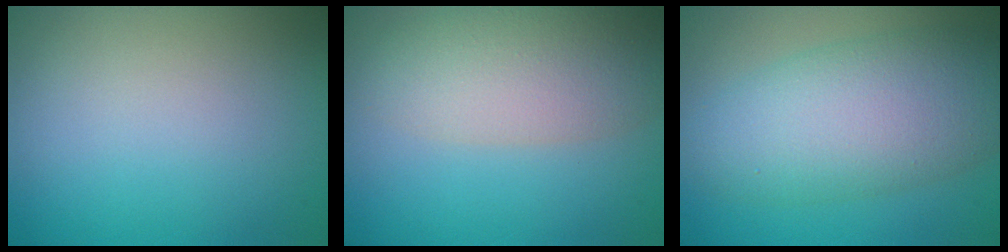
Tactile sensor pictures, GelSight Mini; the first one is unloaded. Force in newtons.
{"total": 6.1, "press": 6.0, "slide": 0.5}
{"total": 8.1, "press": 8.1, "slide": 0.2}